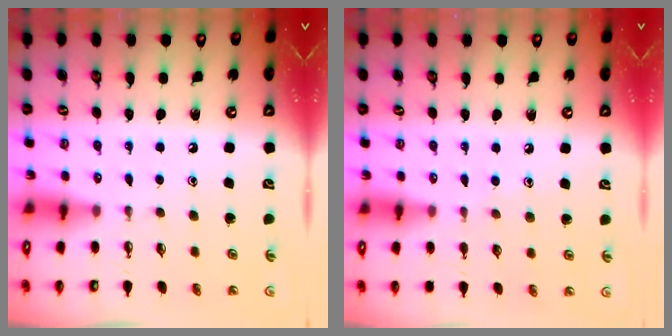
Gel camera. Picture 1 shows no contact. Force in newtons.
{"total": 3.8, "press": 3.8, "slide": 0.4}